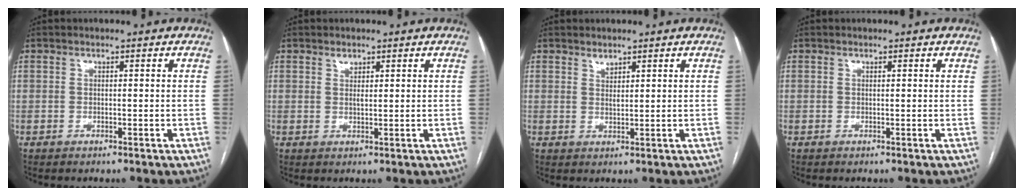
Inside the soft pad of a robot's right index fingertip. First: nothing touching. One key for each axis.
{"total": 1.3, "fx": 0.9, "fy": 0.7, "fz": 0.6, "tx": -0.010, "ty": -0.002, "tz": 0.016}
{"total": 1.5, "fx": 1.3, "fy": 0.6, "fz": 0.5, "tx": -0.006, "ty": -0.004, "tz": 0.024}
{"total": 0.0}